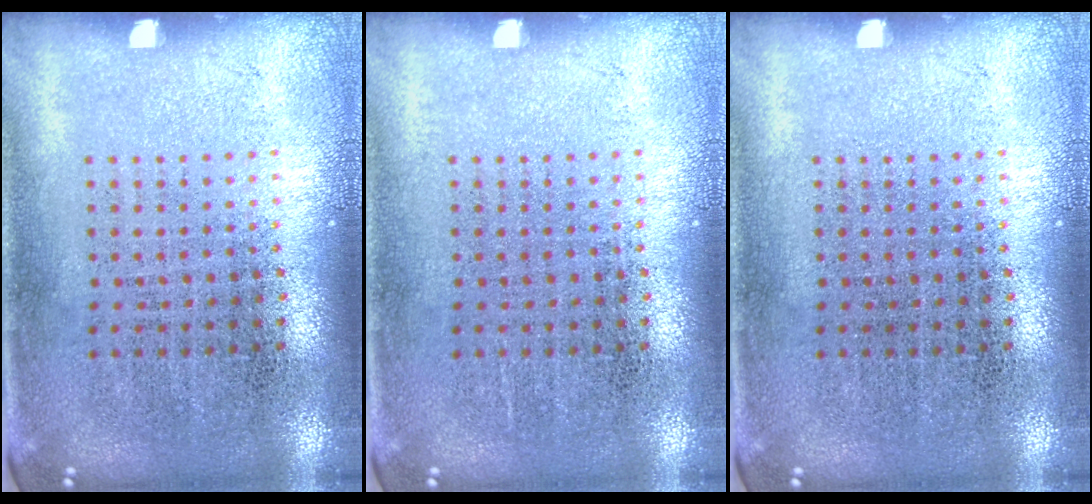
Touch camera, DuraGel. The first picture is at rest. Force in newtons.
{"total": 0.0}
{"total": 0.0}